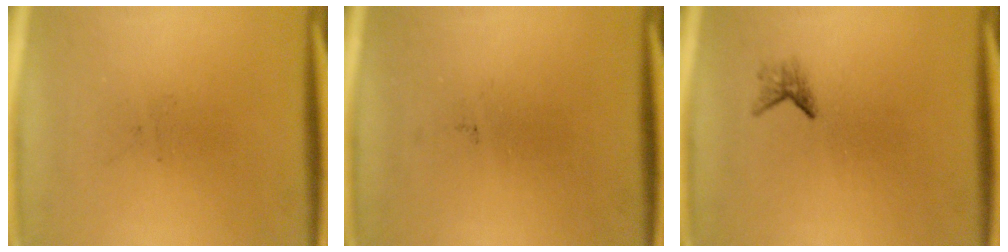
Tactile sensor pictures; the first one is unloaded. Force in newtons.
{"total": 0.0}
{"total": 1.2}